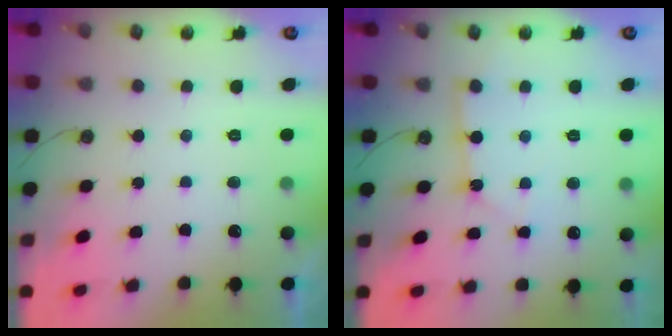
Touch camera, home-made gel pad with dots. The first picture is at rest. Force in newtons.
{"total": 2.8, "press": 2.8, "slide": 0.1}